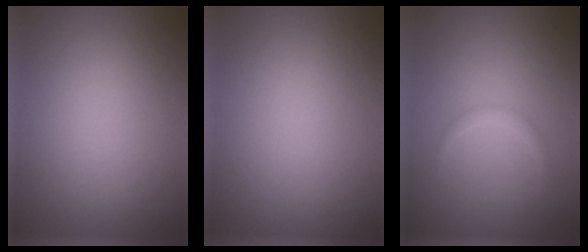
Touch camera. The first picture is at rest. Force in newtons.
{"total": 0.0}
{"total": 0.8, "press": 0.8, "slide": 0.1}